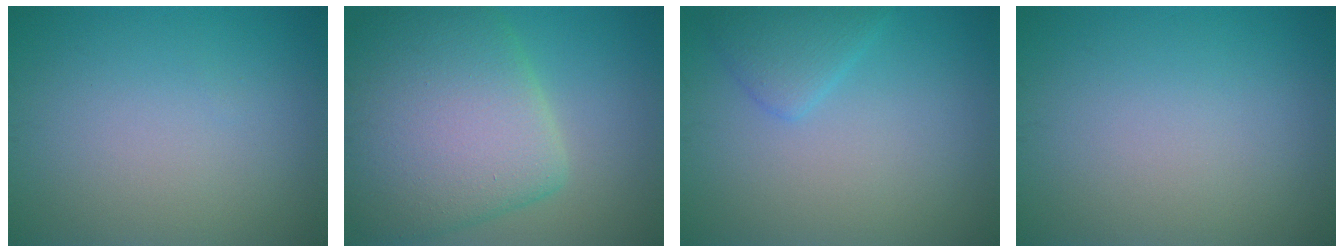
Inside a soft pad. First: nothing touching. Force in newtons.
{"total": 10.8, "press": 10.8, "slide": 0.4}
{"total": 2.3, "press": 2.3, "slide": 0.1}
{"total": 0.0}